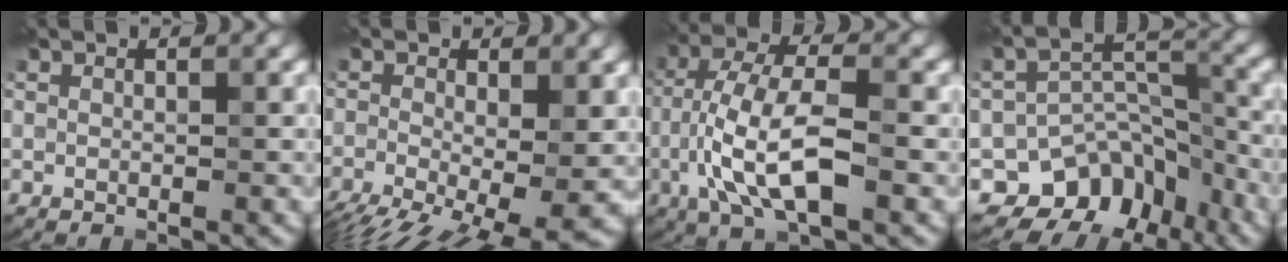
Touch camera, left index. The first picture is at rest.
{"total": 11.8, "force": [-4.2, 4.9, 9.8], "torque": [-0.152, -0.032, -0.055]}
{"total": 8.6, "force": [-2.4, 3.1, 7.7], "torque": [-0.151, 0.010, -0.048]}
{"total": 7.6, "force": [-5.1, 5.0, 2.6], "torque": [-0.015, -0.002, -0.079]}